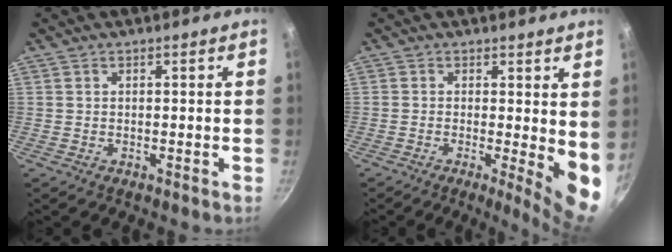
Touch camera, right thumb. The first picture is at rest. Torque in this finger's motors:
{"motor_torque": [-0.39, 1.00, 0.13, 0.08, 0.12]}